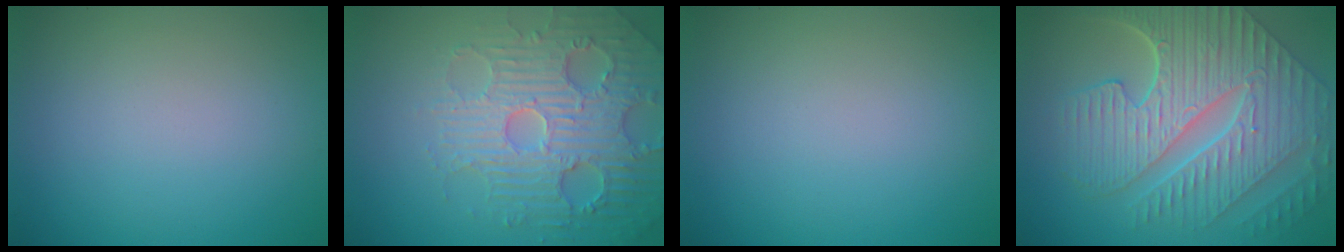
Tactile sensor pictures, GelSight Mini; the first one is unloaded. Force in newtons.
{"total": 5.3, "press": 5.2, "slide": 1.2}
{"total": 0.0}
{"total": 10.3, "press": 7.2, "slide": 7.3}